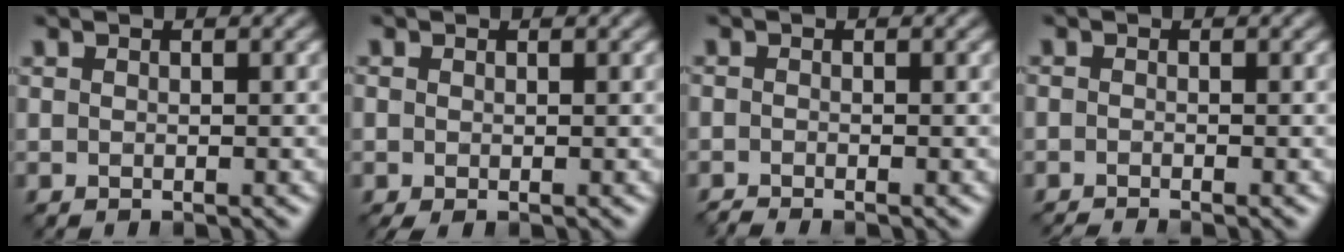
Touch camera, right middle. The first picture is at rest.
{"total": 1.1, "force": [-0.3, 0.7, 0.9], "torque": [-0.020, -0.007, -0.006]}
{"total": 0.9, "force": [-0.9, 0.0, 0.2], "torque": [-0.001, -0.007, -0.022]}
{"total": 1.4, "force": [-1.4, 0.0, 0.5], "torque": [-0.009, -0.009, -0.028]}